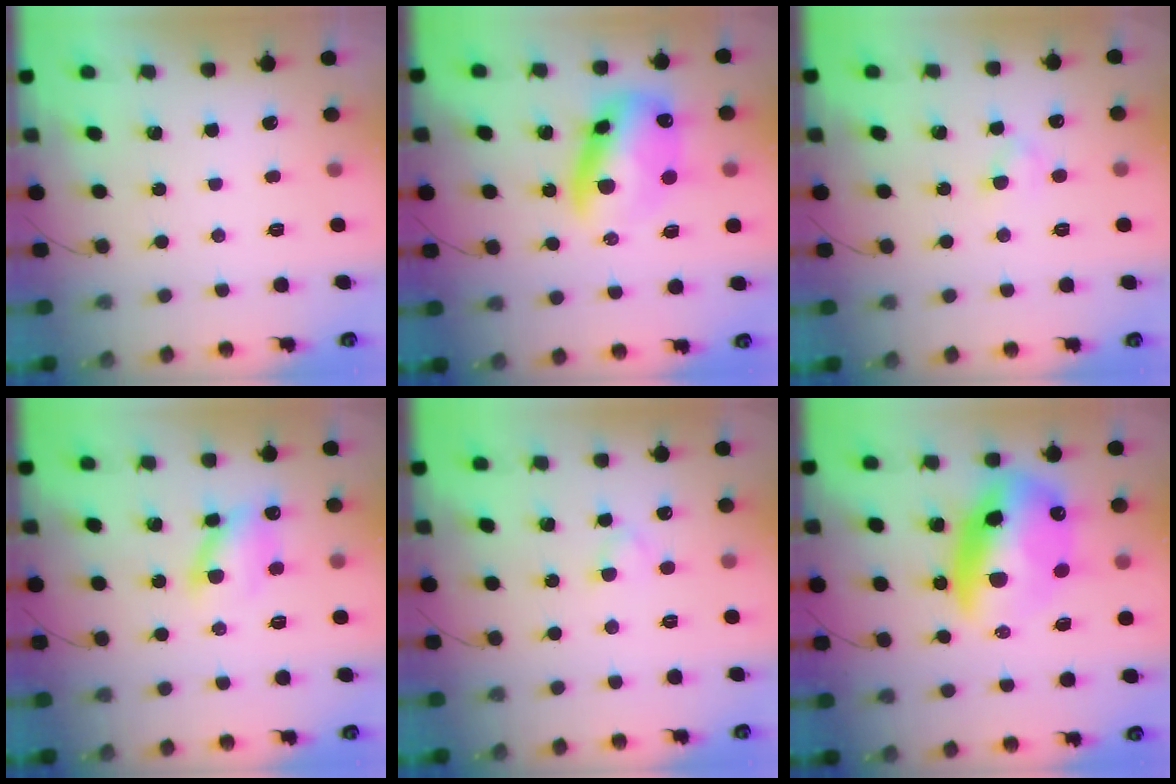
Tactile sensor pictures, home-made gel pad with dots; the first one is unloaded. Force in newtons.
{"total": 12.3, "press": 11.9, "slide": 2.9}
{"total": 2.8, "press": 2.6, "slide": 1.2}
{"total": 9.2, "press": 9.1, "slide": 0.9}
{"total": 2.7, "press": 2.5, "slide": 1.1}
{"total": 17.4, "press": 16.9, "slide": 4.2}